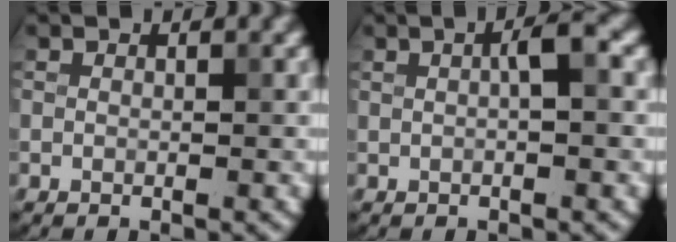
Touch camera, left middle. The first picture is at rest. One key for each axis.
{"total": 2.2, "fx": 0.4, "fy": 0.3, "fz": 2.1, "tx": -0.035, "ty": 0.010, "tz": 0.006}